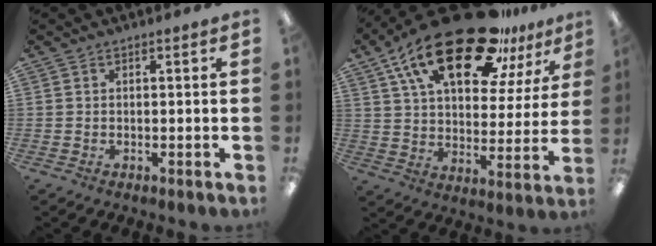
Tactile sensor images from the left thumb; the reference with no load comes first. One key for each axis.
{"total": 25.8, "fx": 17.1, "fy": 10.5, "fz": 16.2, "tx": -0.279, "ty": -0.095, "tz": 0.293}